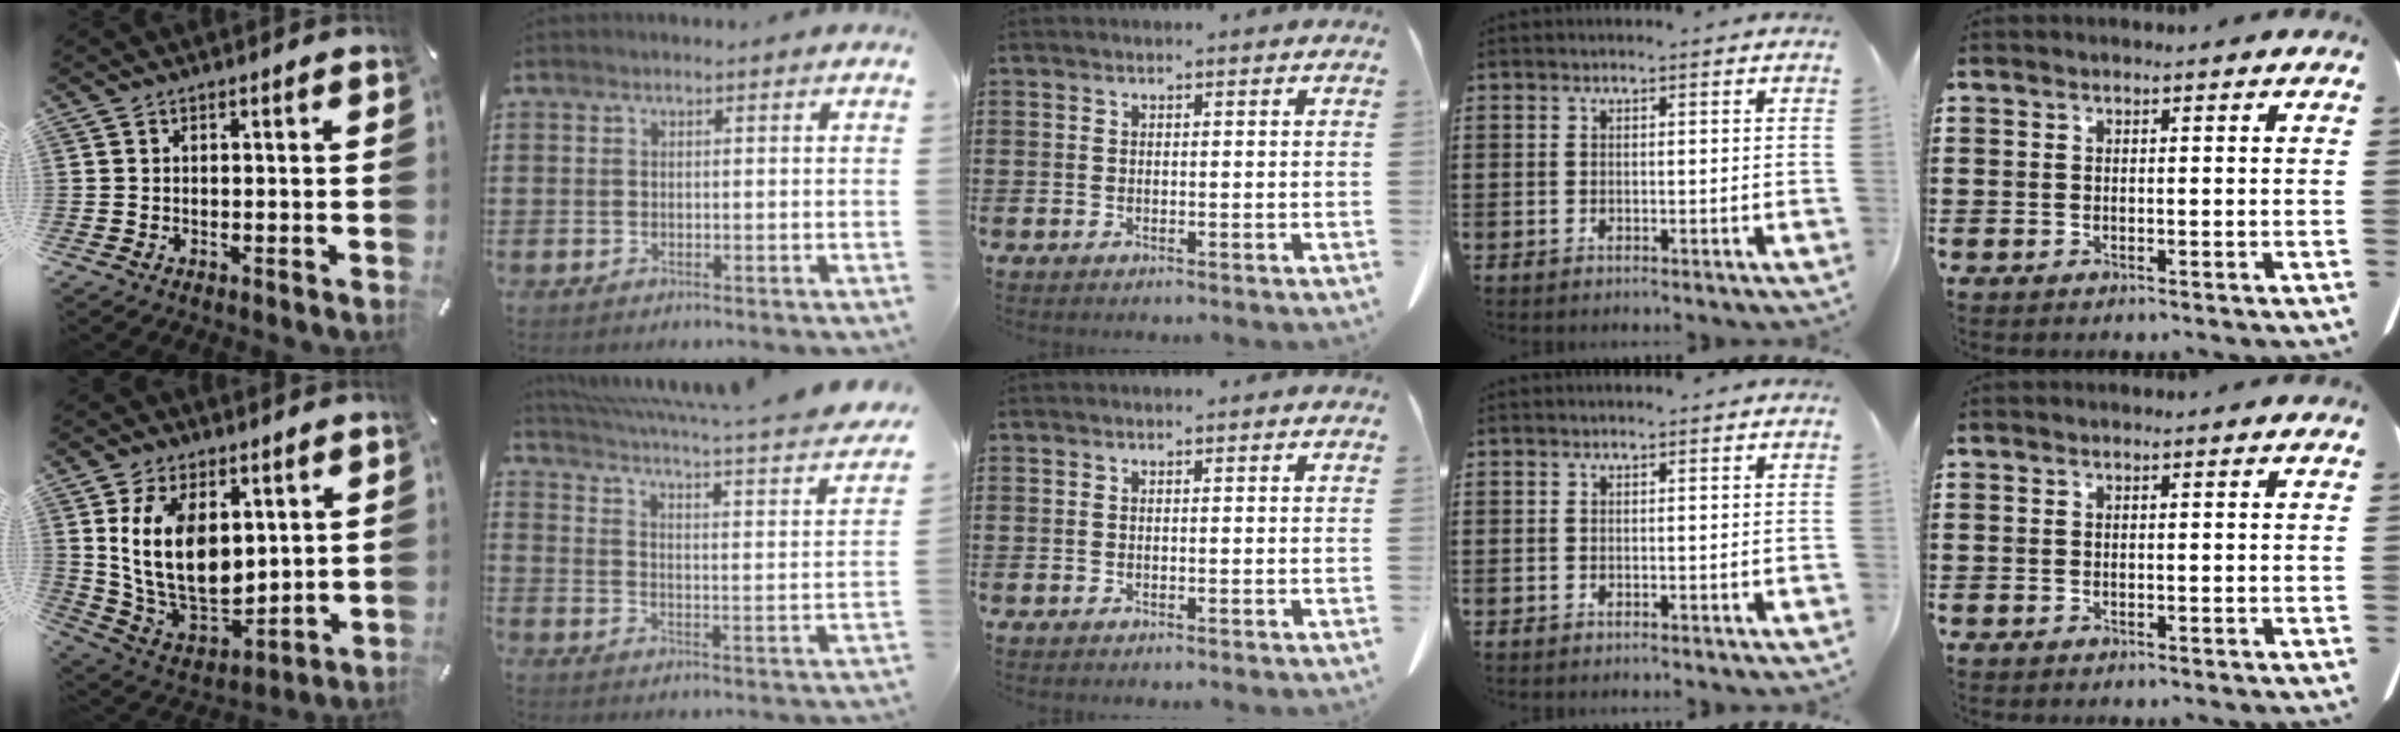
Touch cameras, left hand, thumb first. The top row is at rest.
{"thumb": {"total": 16.7, "force": [4.1, 11.1, 11.8], "torque": [-0.245, -0.034, 0.077]}, "index": {"total": 3.2, "force": [2.2, -0.2, 2.3], "torque": [-0.059, -0.035, 0.027]}}